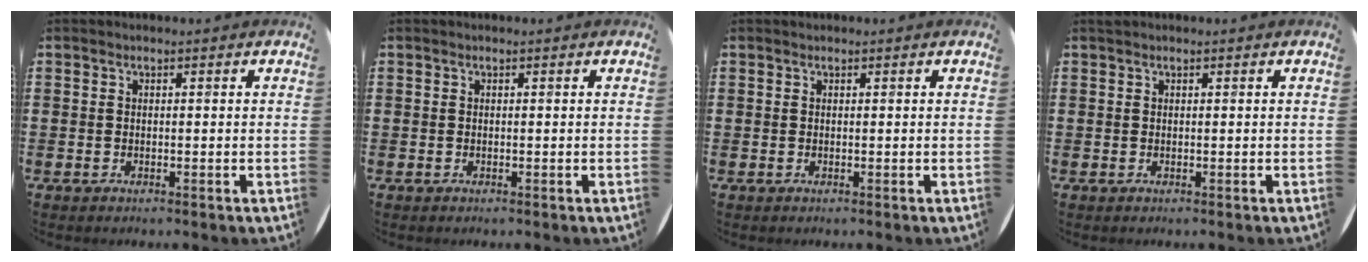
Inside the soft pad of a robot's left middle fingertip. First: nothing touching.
{"total": 0.0}
{"total": 0.0}
{"total": 0.0}